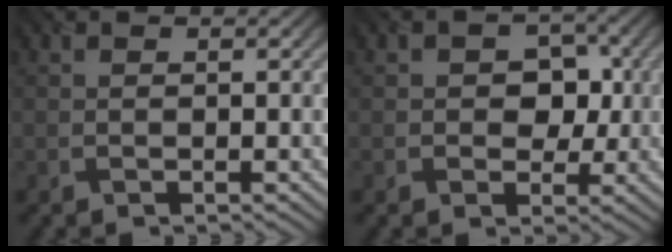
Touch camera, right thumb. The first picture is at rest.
{"total": 4.1, "force": [-0.1, 3.3, 2.4], "torque": [-0.027, -0.001, -0.017]}